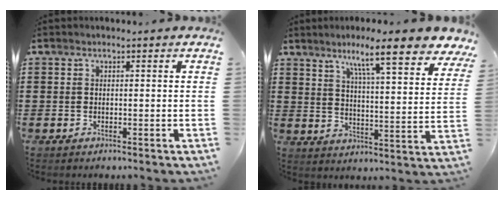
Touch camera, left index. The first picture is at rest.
{"total": 9.7, "force": [7.3, 0.7, 6.3], "torque": [-0.111, -0.039, 0.117]}